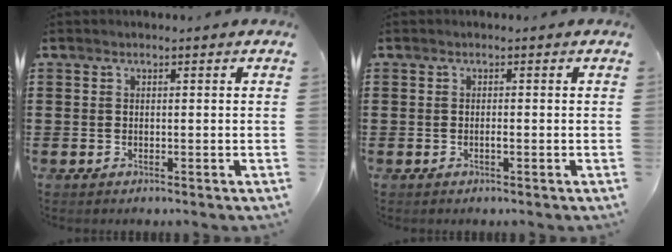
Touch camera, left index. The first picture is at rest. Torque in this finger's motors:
{"motor_torque": [0.01, 0.00, 0.00, 0.00]}